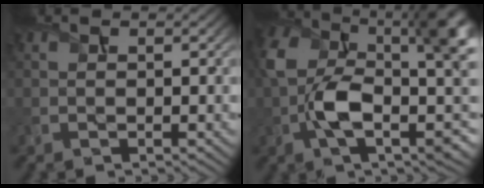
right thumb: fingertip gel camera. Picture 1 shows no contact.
{"total": 14.0, "force": [-0.6, 6.8, 12.3], "torque": [-0.236, -0.013, -0.013]}